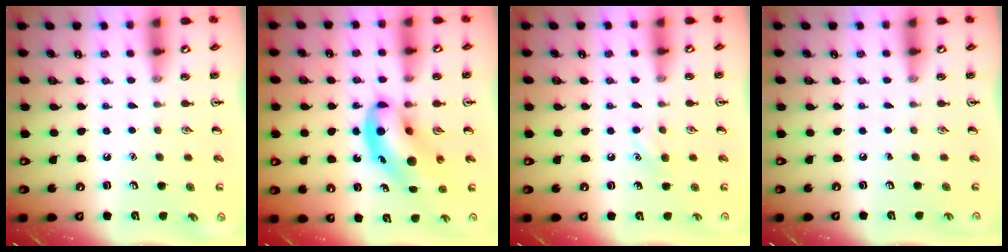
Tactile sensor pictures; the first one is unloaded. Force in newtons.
{"total": 12.6, "press": 12.2, "slide": 3.4}
{"total": 5.4, "press": 5.1, "slide": 1.6}
{"total": 0.0}